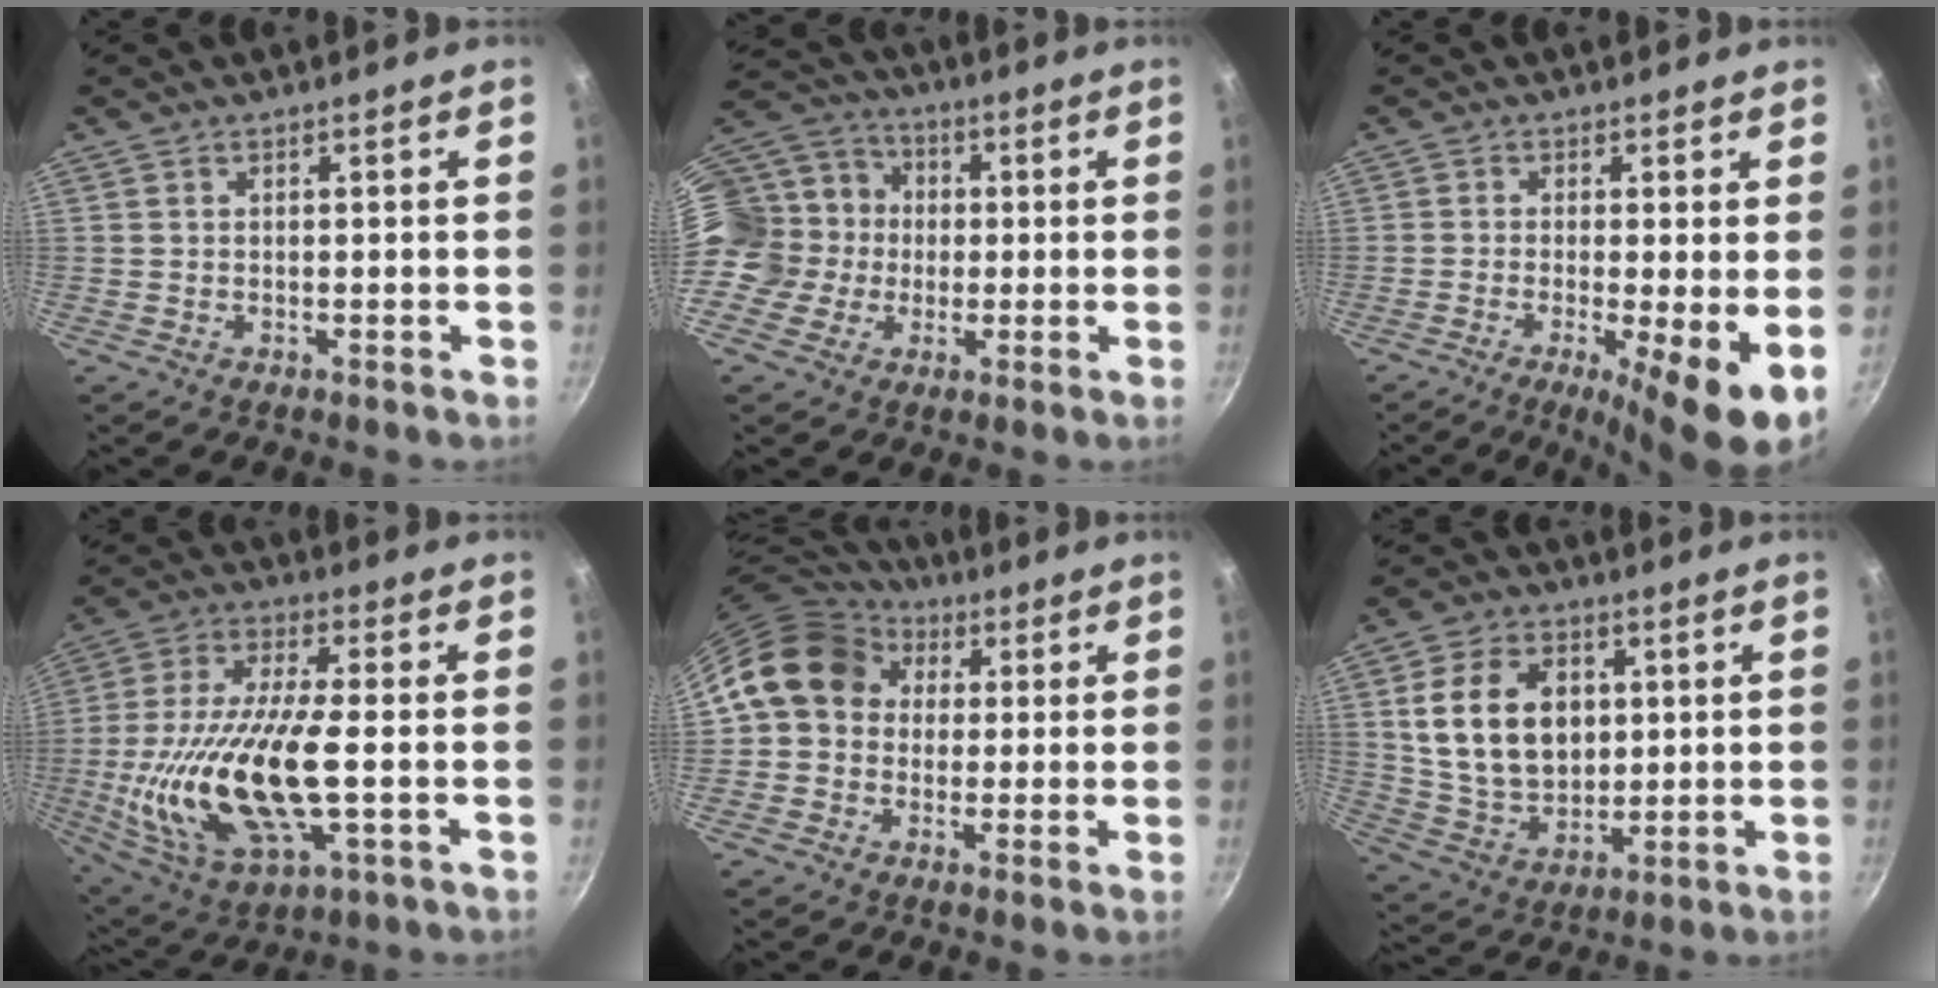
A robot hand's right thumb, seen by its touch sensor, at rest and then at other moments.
{"total": 14.3, "force": [-0.2, 12.8, 6.6], "torque": [-0.097, 0.034, -0.014]}
{"total": 8.6, "force": [-1.9, 1.3, 8.3], "torque": [-0.137, -0.009, -0.030]}
{"total": 22.2, "force": [-3.3, 8.4, 20.3], "torque": [-0.415, 0.003, -0.059]}
{"total": 13.9, "force": [2.7, 11.9, 6.7], "torque": [-0.084, 0.030, 0.029]}
{"total": 15.8, "force": [3.2, 11.5, 10.4], "torque": [-0.163, -0.008, 0.068]}